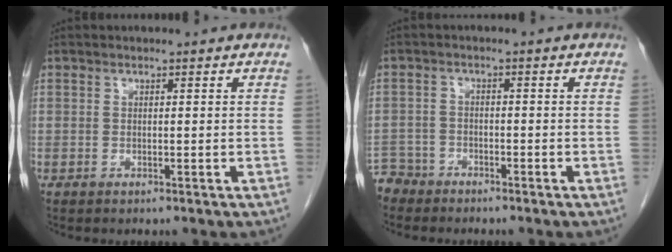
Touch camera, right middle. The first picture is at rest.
{"total": 4.3, "force": [-3.9, 1.8, -0.7], "torque": [0.013, -0.003, -0.080]}